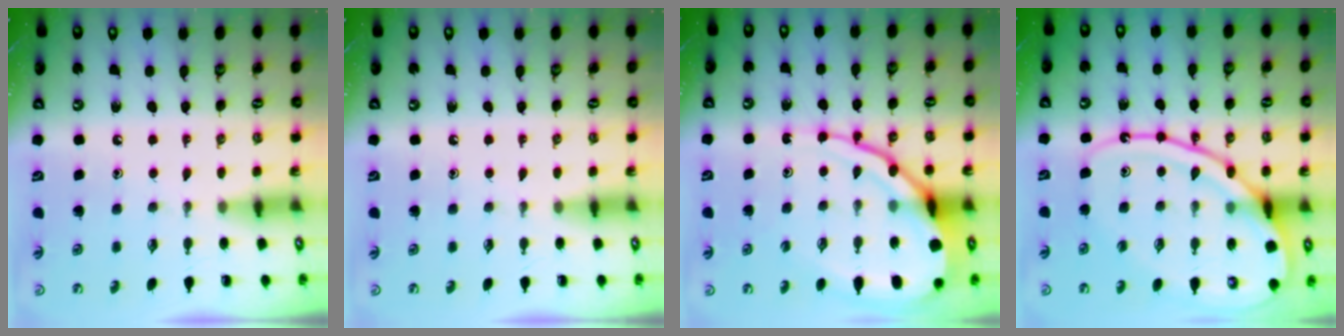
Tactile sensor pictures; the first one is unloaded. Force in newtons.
{"total": 0.0}
{"total": 16.7, "press": 16.6, "slide": 1.6}
{"total": 16.6, "press": 16.6, "slide": 1.1}